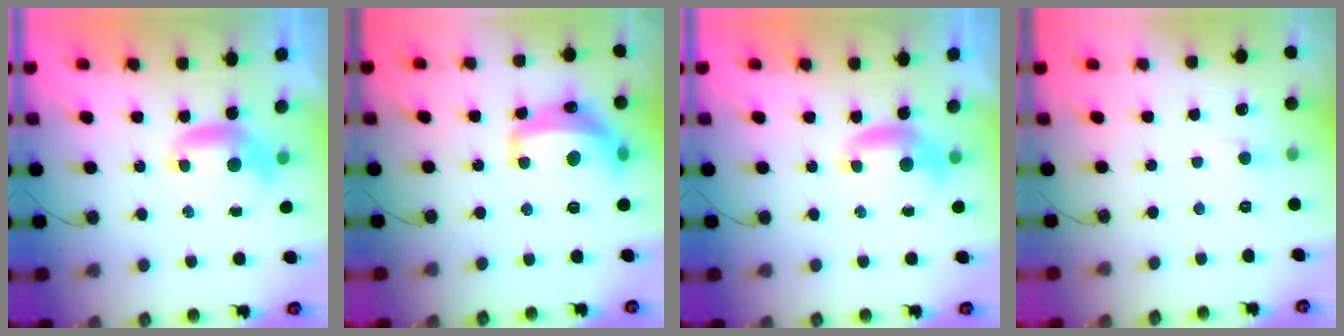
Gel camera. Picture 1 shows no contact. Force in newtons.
{"total": 11.0, "press": 11.0, "slide": 0.8}
{"total": 0.0}
{"total": 1.1, "press": 1.0, "slide": 0.4}